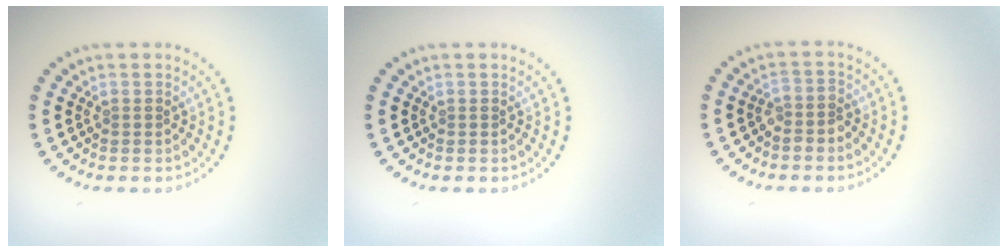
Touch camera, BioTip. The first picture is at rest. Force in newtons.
{"total": 0.0}
{"total": 1.7, "press": 1.4, "slide": 0.9}